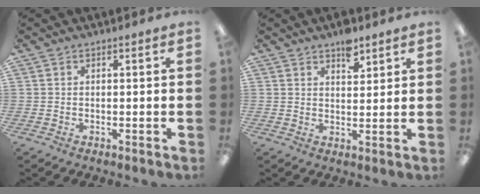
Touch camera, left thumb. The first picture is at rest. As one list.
[{"total": 5.6, "force": [4.1, 2.6, 2.8], "torque": [-0.024, -0.025, 0.066]}]